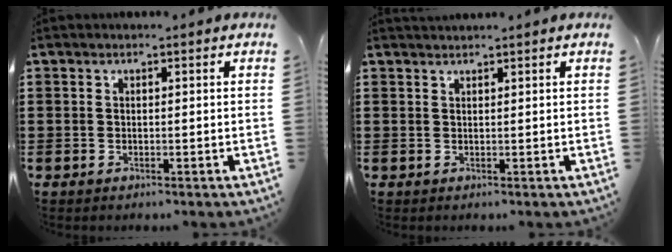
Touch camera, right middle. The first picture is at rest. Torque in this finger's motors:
{"motor_torque": [0.19, 0.01, -0.04, 0.01]}